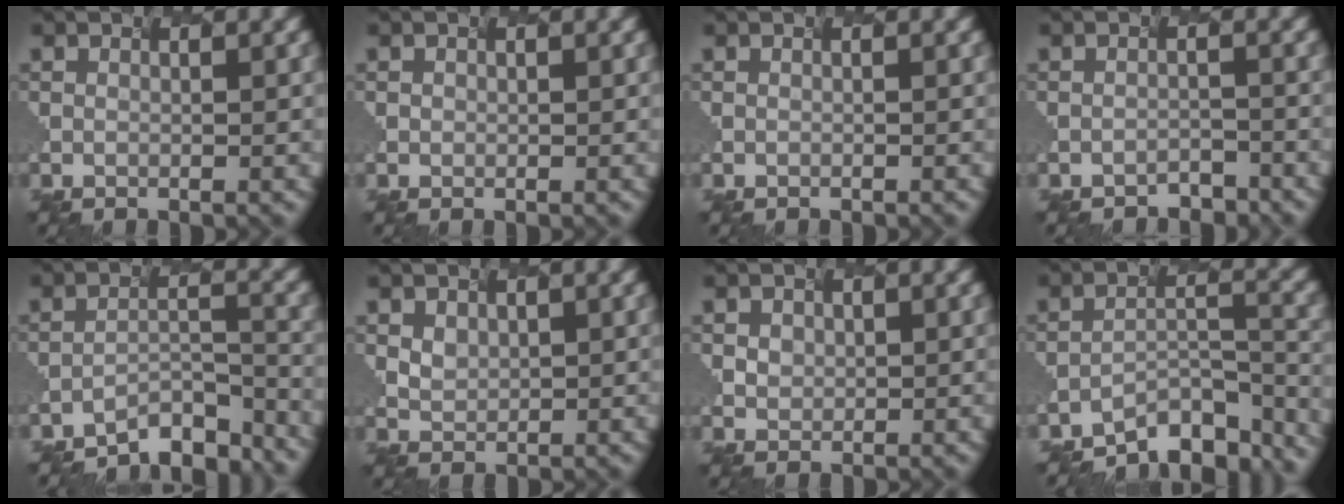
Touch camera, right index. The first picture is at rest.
{"total": 0.9, "force": [-0.2, -0.6, -0.7], "torque": [-0.004, -0.006, 0.015]}
{"total": 0.0}
{"total": 2.8, "force": [-2.6, -0.7, -0.9], "torque": [-0.005, -0.006, -0.018]}
{"total": 6.4, "force": [-6.4, 0.1, 0.4], "torque": [-0.025, -0.008, -0.074]}
{"total": 0.6, "force": [0.2, 0.1, -0.5], "torque": [-0.026, -0.011, 0.034]}
{"total": 1.0, "force": [-0.3, 0.0, -1.0], "torque": [-0.011, -0.010, 0.026]}
{"total": 7.9, "force": [-7.6, 1.1, 1.8], "torque": [-0.036, -0.015, -0.094]}